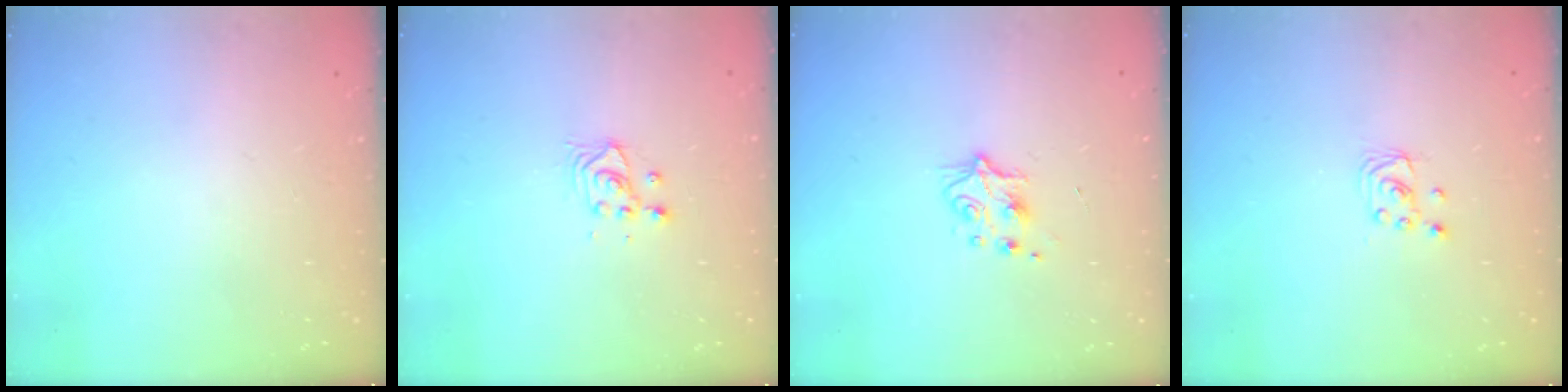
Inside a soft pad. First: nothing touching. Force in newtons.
{"total": 3.7, "press": 3.7, "slide": 0.3}
{"total": 5.5, "press": 5.4, "slide": 0.7}
{"total": 2.0, "press": 2.0, "slide": 0.2}